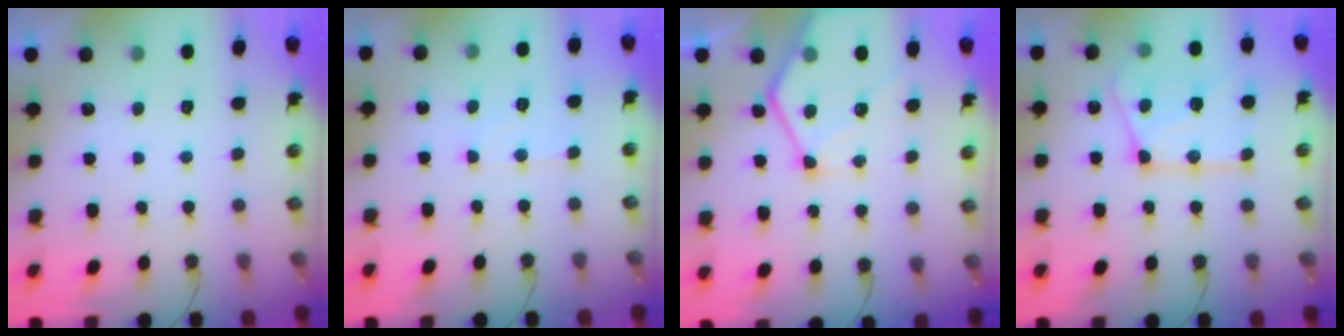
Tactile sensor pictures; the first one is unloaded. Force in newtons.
{"total": 6.1, "press": 6.1, "slide": 0.4}
{"total": 14.4, "press": 14.3, "slide": 1.4}
{"total": 17.3, "press": 17.2, "slide": 1.4}